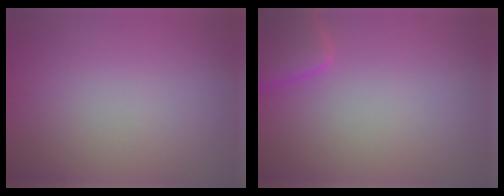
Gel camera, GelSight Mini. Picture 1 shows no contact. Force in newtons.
{"total": 3.1, "press": 3.1, "slide": 0.3}